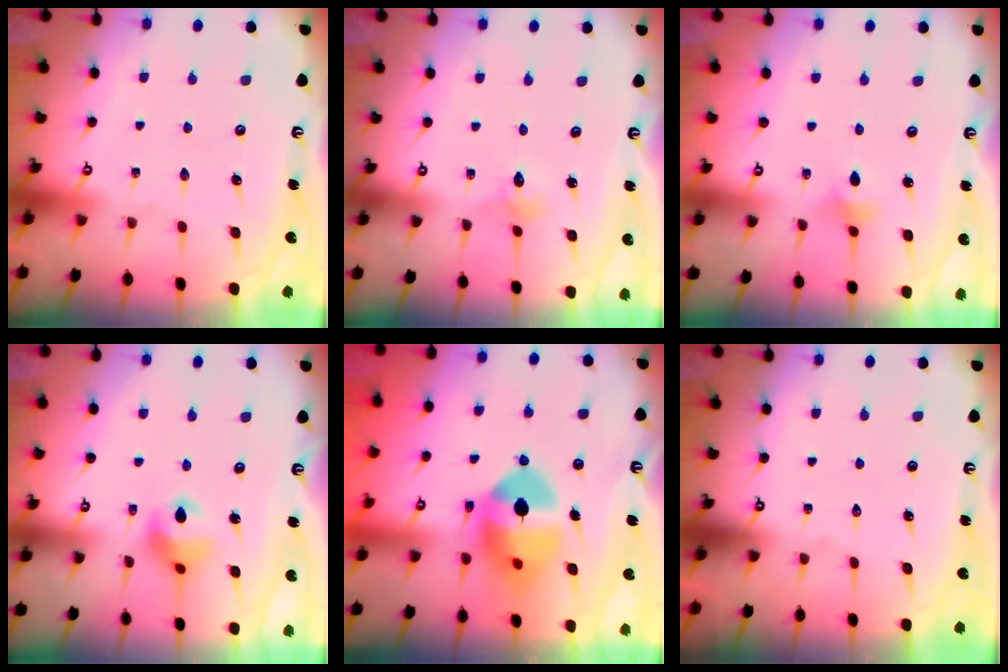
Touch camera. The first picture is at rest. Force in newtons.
{"total": 2.4, "press": 2.4, "slide": 0.2}
{"total": 3.1, "press": 3.0, "slide": 0.6}
{"total": 10.5, "press": 10.1, "slide": 2.7}
{"total": 12.0, "press": 11.8, "slide": 1.9}
{"total": 0.0}